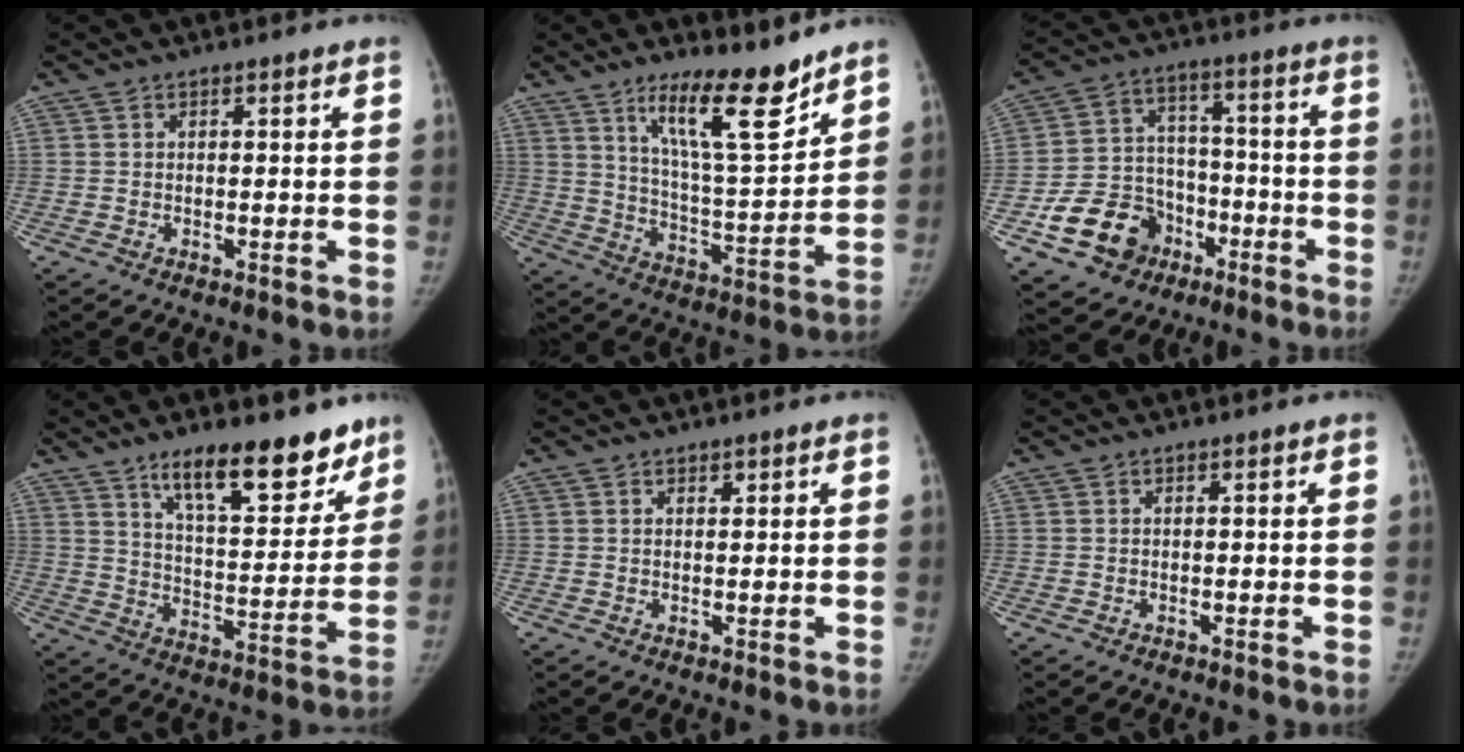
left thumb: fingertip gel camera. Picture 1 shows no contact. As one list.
[{"total": 14.6, "force": [10.3, 3.0, 9.8], "torque": [-0.140, -0.080, 0.181]}, {"total": 14.1, "force": [-6.9, 11.2, 5.0], "torque": [-0.055, 0.062, -0.107]}, {"total": 17.8, "force": [12.3, 6.4, 11.1], "torque": [-0.112, -0.080, 0.196]}, {"total": 0.7, "force": [0.5, 0.3, 0.2], "torque": [0.000, -0.004, 0.008]}, {"total": 0.0}]